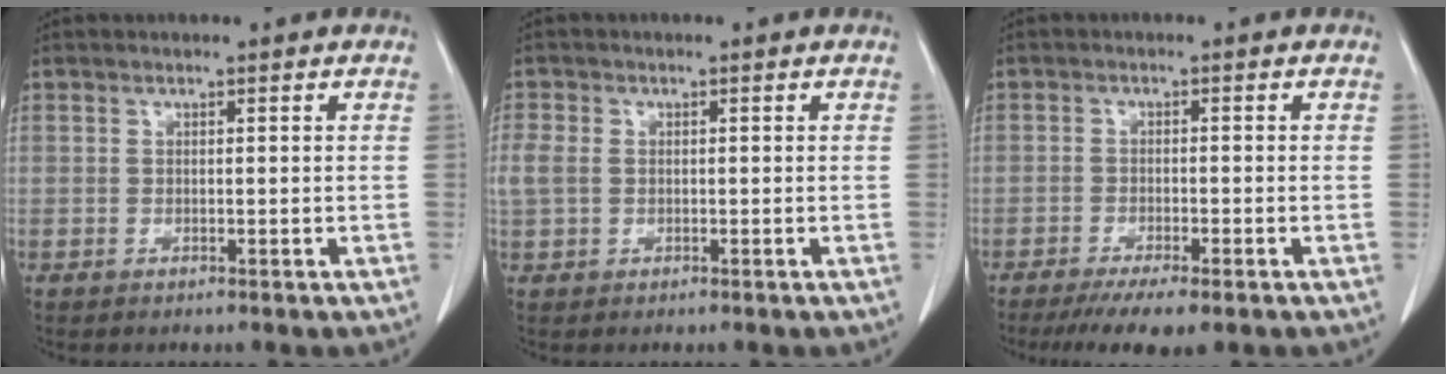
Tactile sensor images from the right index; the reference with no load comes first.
{"total": 3.1, "force": [0.1, 2.4, 1.9], "torque": [-0.069, 0.015, 0.007]}
{"total": 6.4, "force": [-4.6, 0.8, 4.4], "torque": [-0.068, -0.014, -0.071]}